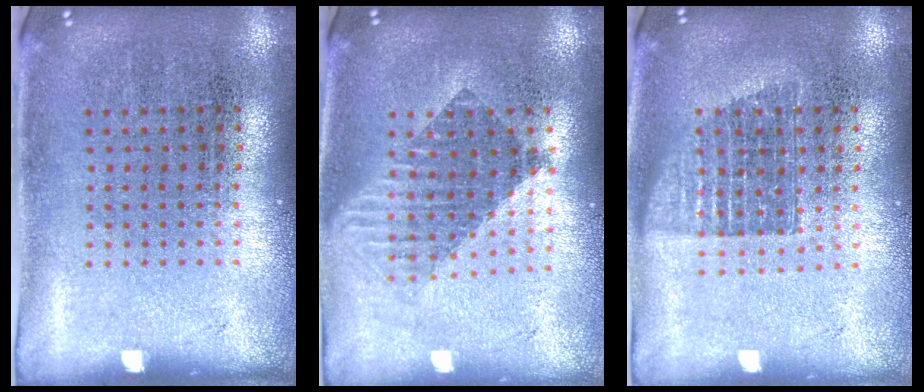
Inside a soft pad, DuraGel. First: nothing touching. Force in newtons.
{"total": 1.7, "press": 1.4, "slide": 0.9}
{"total": 1.2, "press": 1.0, "slide": 0.7}